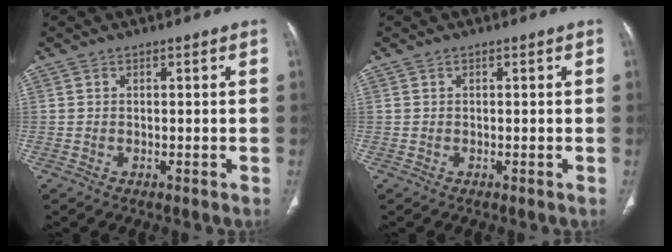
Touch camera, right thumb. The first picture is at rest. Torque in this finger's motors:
{"motor_torque": [0.00, 0.00, -0.01, -0.01, 0.00]}